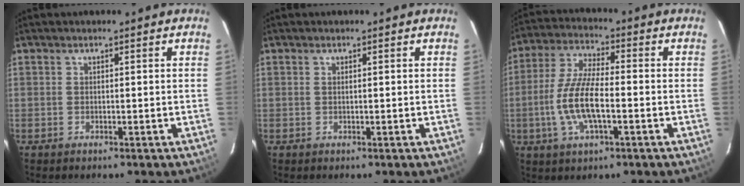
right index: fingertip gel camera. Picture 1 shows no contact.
{"total": 0.0}
{"total": 11.1, "force": [-2.7, 3.5, 10.2], "torque": [-0.214, -0.001, -0.054]}